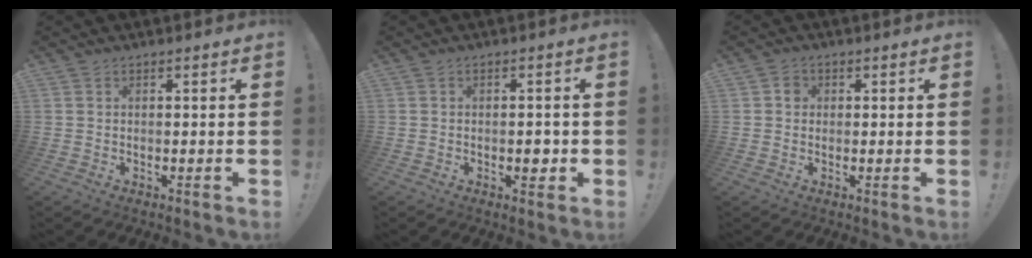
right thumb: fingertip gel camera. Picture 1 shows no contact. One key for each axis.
{"total": 3.2, "fx": -0.7, "fy": 1.9, "fz": 2.4, "tx": -0.019, "ty": 0.001, "tz": -0.015}
{"total": 2.3, "fx": 0.0, "fy": 2.1, "fz": 1.1, "tx": -0.016, "ty": 0.006, "tz": -0.002}